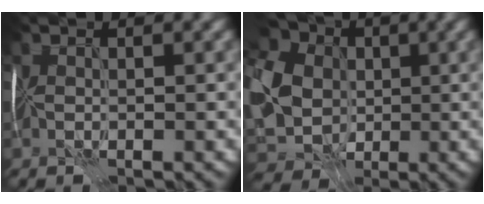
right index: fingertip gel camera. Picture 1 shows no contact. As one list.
[{"total": 12.5, "force": [0.5, 10.1, 7.4], "torque": [-0.166, -0.005, 0.016]}]